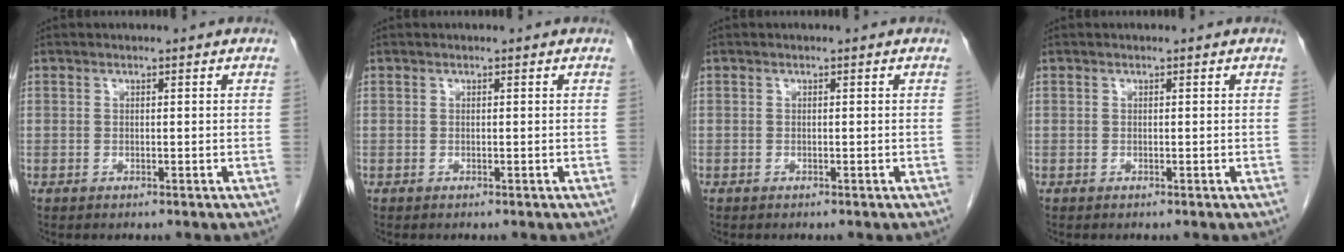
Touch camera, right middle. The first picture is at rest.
{"total": 0.0}
{"total": 0.0}
{"total": 0.0}